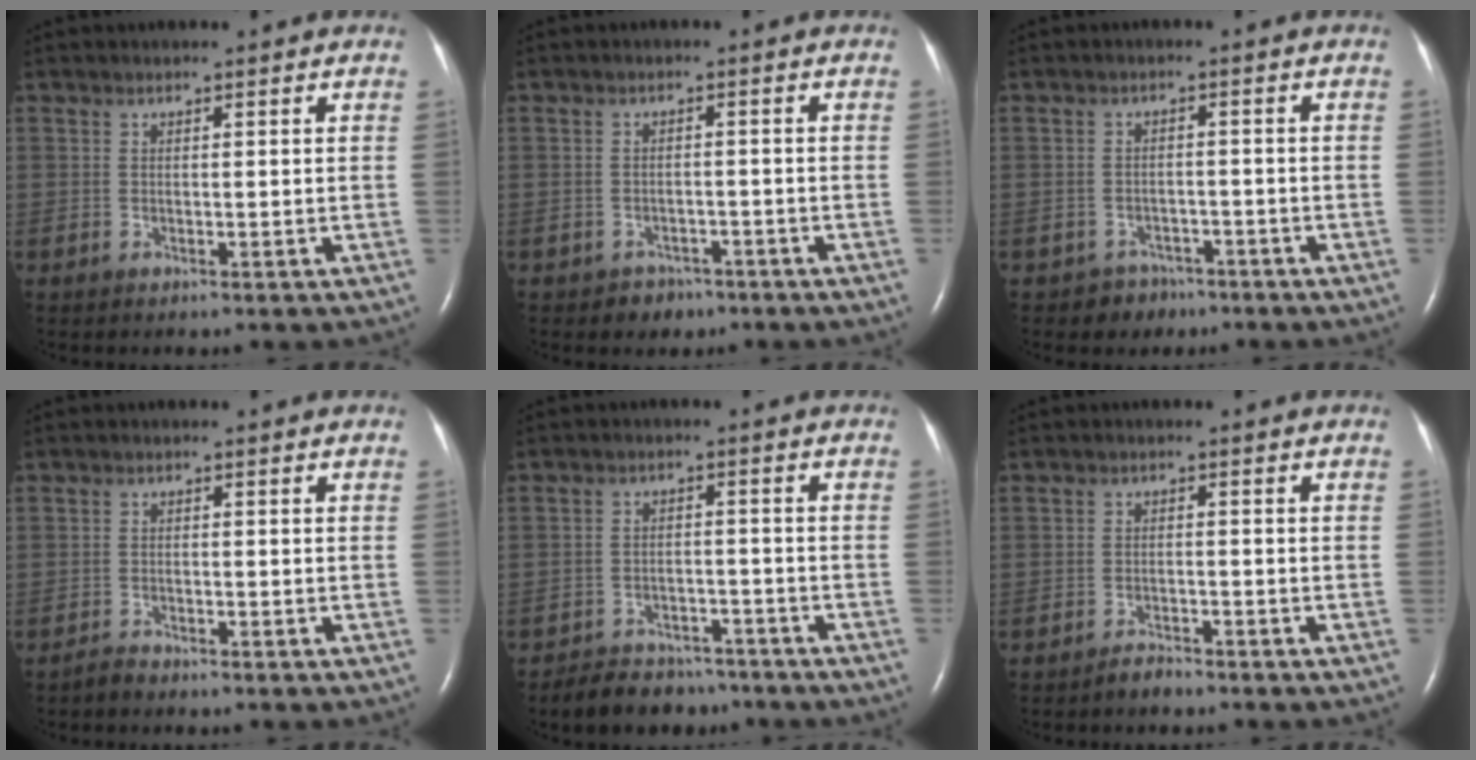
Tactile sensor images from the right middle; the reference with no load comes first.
{"total": 2.6, "force": [-1.8, 1.9, 0.3], "torque": [-0.011, 0.007, -0.021]}
{"total": 3.2, "force": [-2.2, 2.3, -0.2], "torque": [-0.004, 0.009, -0.030]}
{"total": 1.3, "force": [-1.2, 0.3, 0.1], "torque": [-0.003, -0.001, -0.022]}
{"total": 7.9, "force": [-6.8, 3.7, 1.6], "torque": [-0.018, 0.003, -0.101]}
{"total": 2.0, "force": [-1.9, 0.4, 0.5], "torque": [-0.015, -0.004, -0.031]}